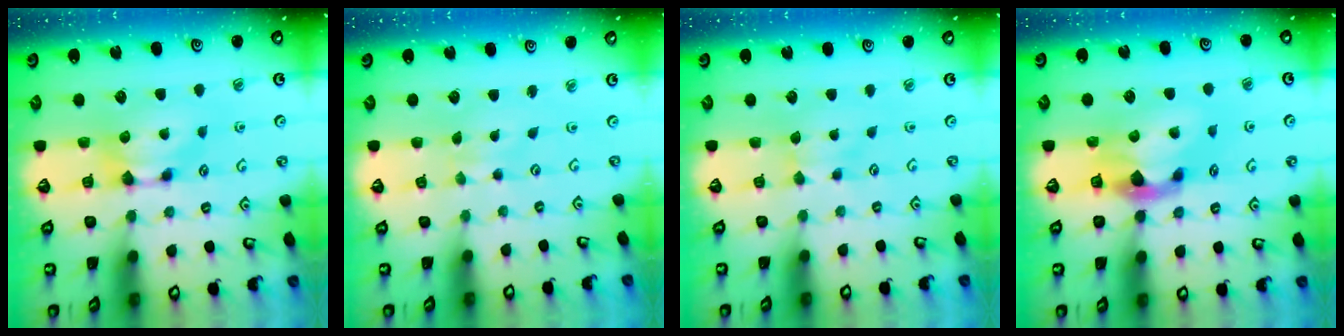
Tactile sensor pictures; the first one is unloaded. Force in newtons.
{"total": 2.9, "press": 2.9, "slide": 0.4}
{"total": 1.7, "press": 1.6, "slide": 0.5}
{"total": 2.8, "press": 2.5, "slide": 1.3}